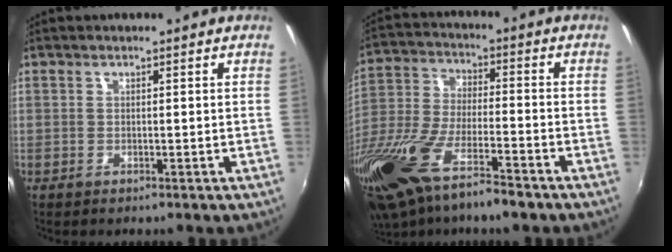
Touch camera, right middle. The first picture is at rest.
{"total": 23.8, "force": [-16.1, 7.3, 16.0], "torque": [-0.344, -0.060, -0.292]}